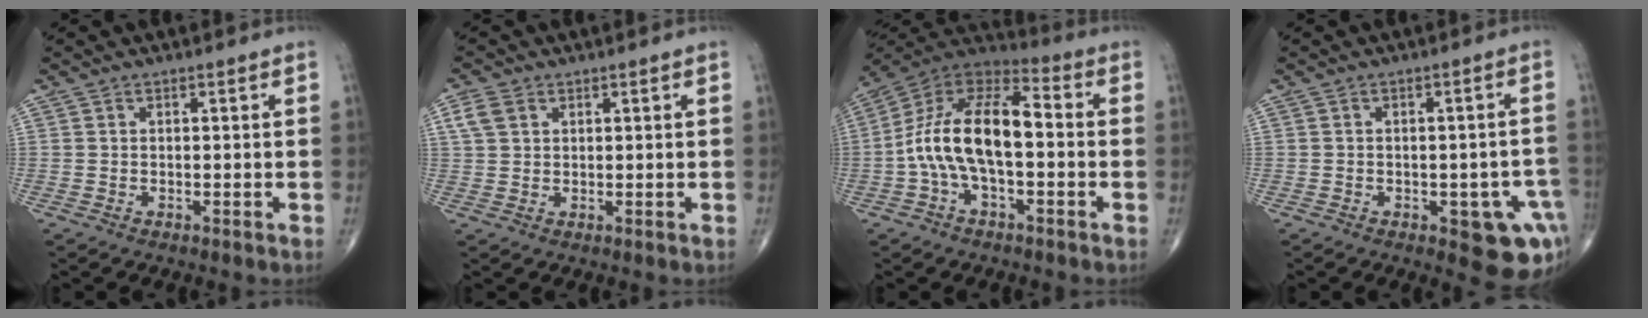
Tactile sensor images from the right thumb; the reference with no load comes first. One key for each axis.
{"total": 3.6, "fx": 1.6, "fy": 2.6, "fz": 1.9, "tx": -0.038, "ty": 0.005, "tz": 0.036}
{"total": 16.1, "fx": -1.7, "fy": 7.9, "fz": 13.9, "tx": -0.257, "ty": 0.048, "tz": -0.041}
{"total": 10.6, "fx": -4.0, "fy": 4.5, "fz": 8.7, "tx": -0.073, "ty": 0.016, "tz": -0.040}